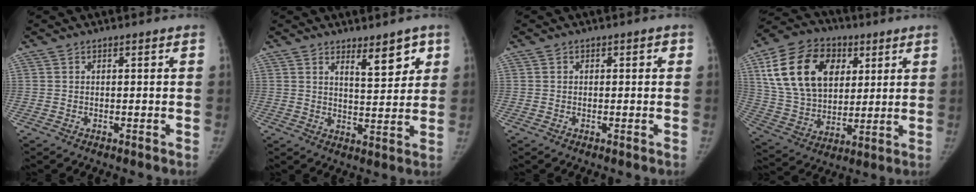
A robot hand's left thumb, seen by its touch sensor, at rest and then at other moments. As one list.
[{"total": 6.7, "force": [4.1, 2.6, 4.6], "torque": [-0.043, -0.033, 0.061]}, {"total": 1.1, "force": [0.2, 0.9, 0.7], "torque": [0.005, 0.004, -0.003]}, {"total": 21.7, "force": [7.4, 15.3, 13.5], "torque": [-0.233, -0.007, 0.137]}]